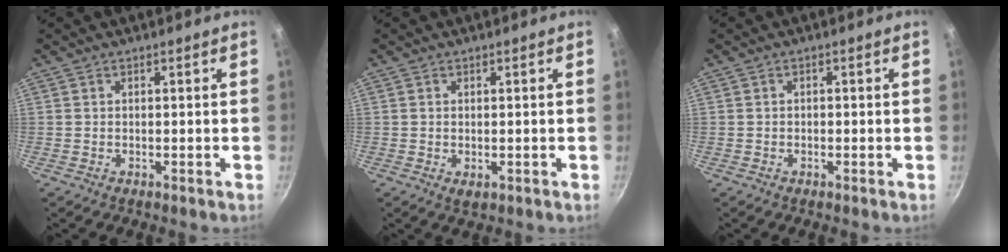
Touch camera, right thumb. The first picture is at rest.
{"total": 1.5, "force": [-0.2, 0.8, 1.2], "torque": [-0.018, -0.005, -0.001]}
{"total": 0.6, "force": [-0.3, 0.4, 0.2], "torque": [-0.005, 0.004, -0.003]}